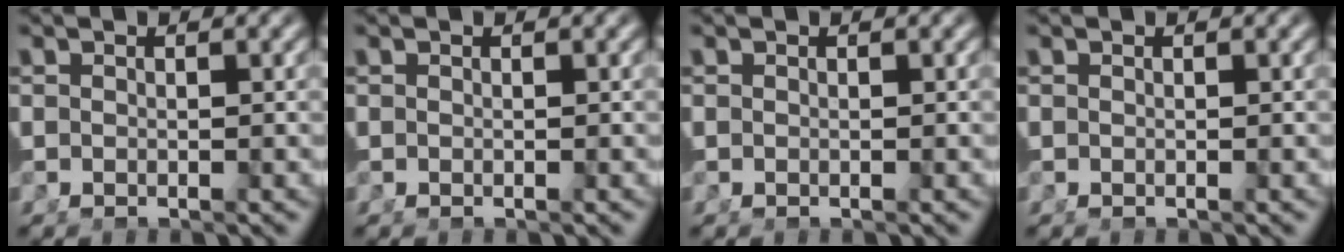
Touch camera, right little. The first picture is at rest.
{"total": 0.0}
{"total": 0.0}
{"total": 0.0}